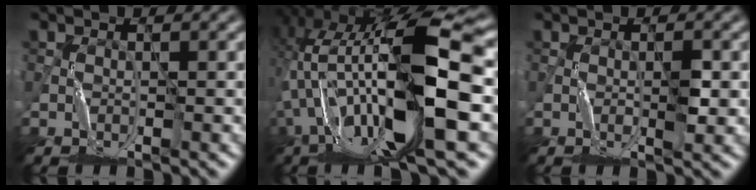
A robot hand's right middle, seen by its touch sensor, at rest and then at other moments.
{"total": 15.2, "force": [-1.9, 4.3, 14.5], "torque": [-0.272, 0.020, -0.027]}
{"total": 1.3, "force": [0.0, 0.2, 1.3], "torque": [-0.020, -0.002, 0.001]}